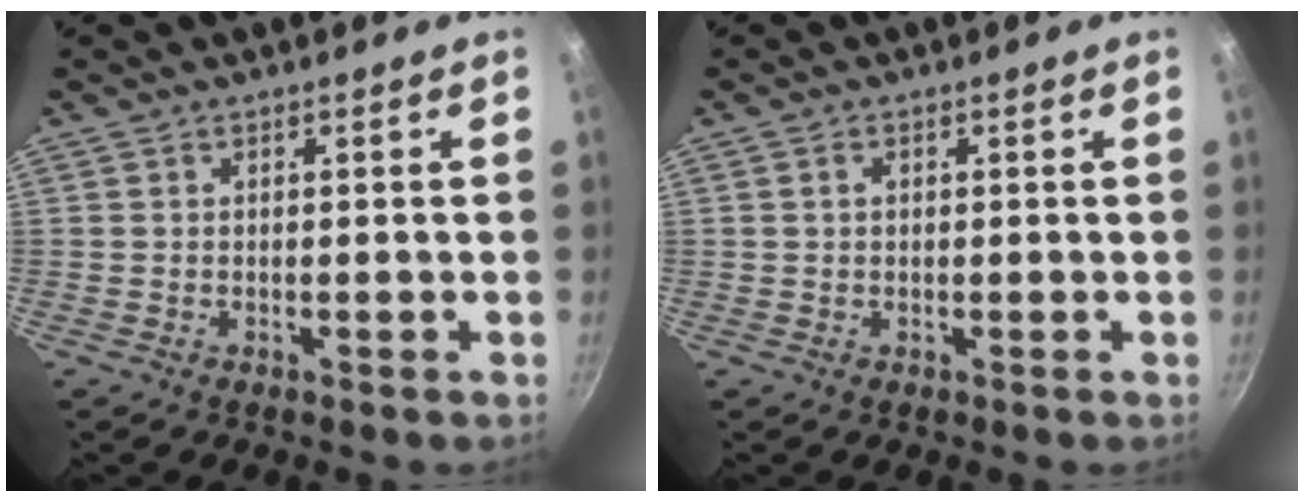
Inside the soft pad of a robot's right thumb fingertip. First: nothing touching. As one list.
[{"total": 1.2, "force": [0.2, 0.9, 0.7], "torque": [-0.010, 0.006, 0.004]}]